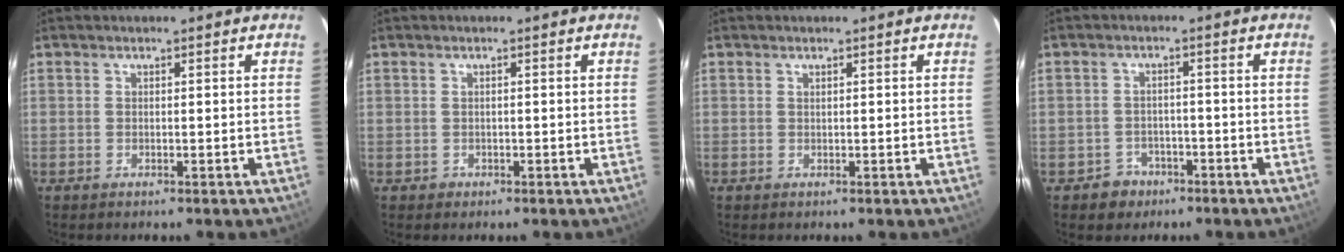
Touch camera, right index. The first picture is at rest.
{"total": 1.3, "force": [-0.3, 1.3, 0.0], "torque": [0.002, 0.003, 0.000]}
{"total": 0.0}
{"total": 4.4, "force": [-2.4, 3.6, 0.0], "torque": [-0.017, 0.018, -0.033]}